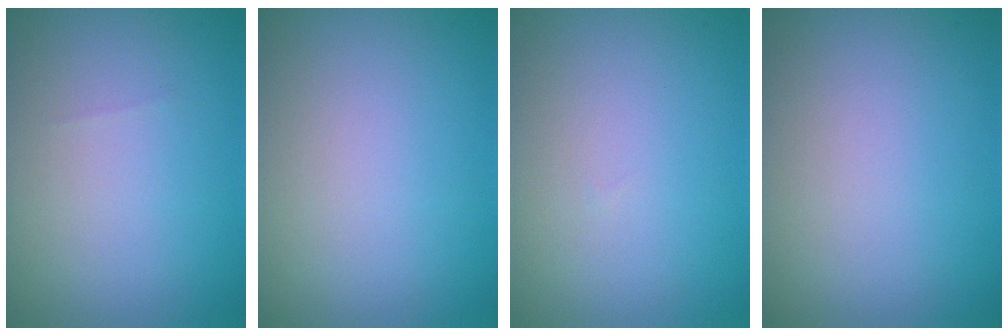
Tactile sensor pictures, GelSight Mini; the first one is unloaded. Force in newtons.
{"total": 0.0}
{"total": 0.0}
{"total": 0.0}